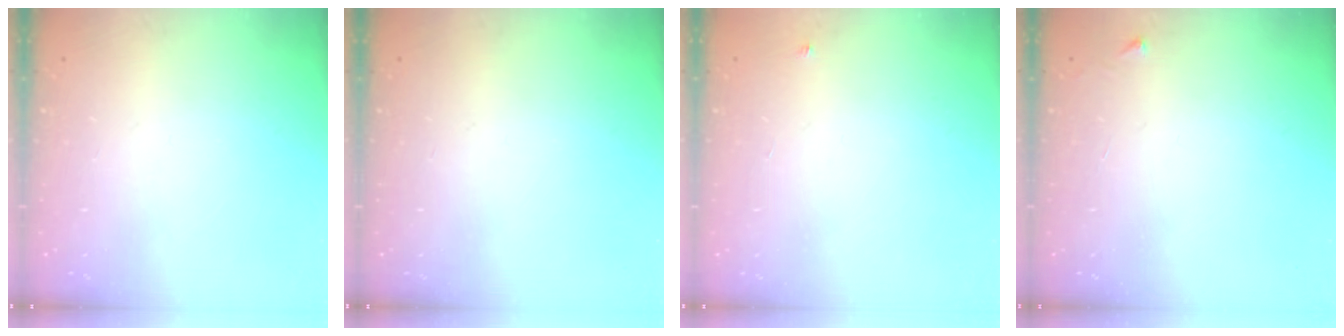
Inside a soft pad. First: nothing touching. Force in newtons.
{"total": 0.0}
{"total": 2.7, "press": 2.7, "slide": 0.4}
{"total": 2.6, "press": 2.6, "slide": 0.3}